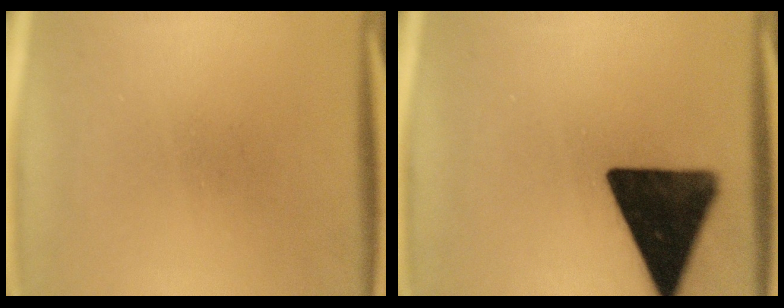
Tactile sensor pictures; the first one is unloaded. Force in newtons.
{"total": 16.8}